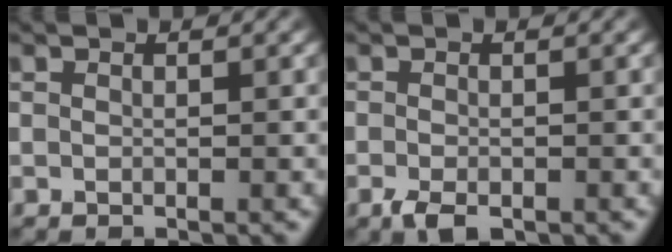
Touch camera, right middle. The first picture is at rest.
{"total": 2.2, "force": [-1.3, 1.0, 1.5], "torque": [-0.030, -0.006, -0.024]}